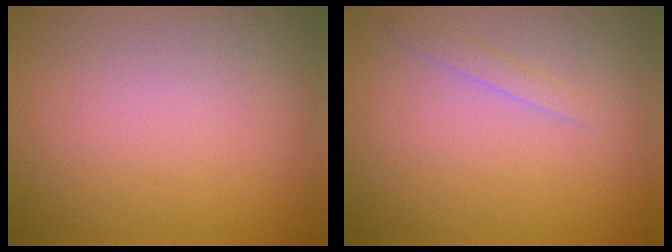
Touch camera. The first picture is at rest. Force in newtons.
{"total": 0.9, "press": 0.9, "slide": 0.0}